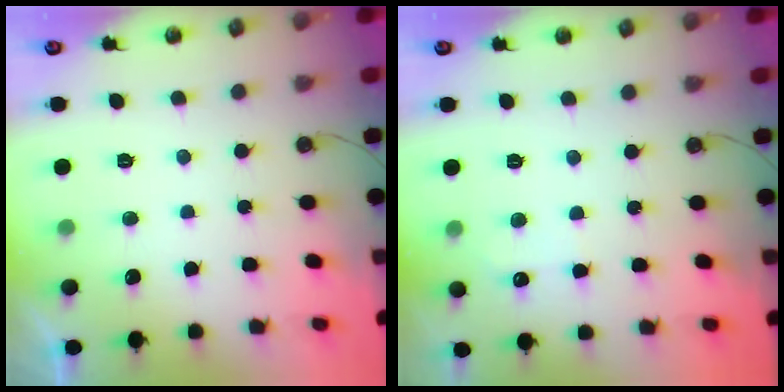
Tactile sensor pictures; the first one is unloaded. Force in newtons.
{"total": 3.9, "press": 3.8, "slide": 0.6}